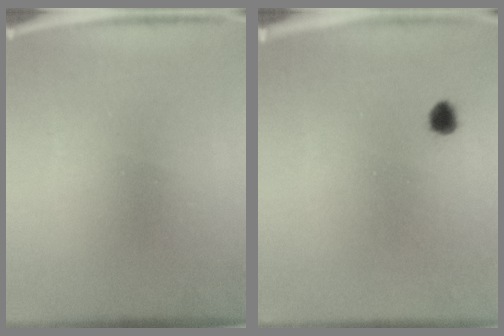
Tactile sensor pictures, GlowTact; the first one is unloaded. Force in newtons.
{"total": 1.6}